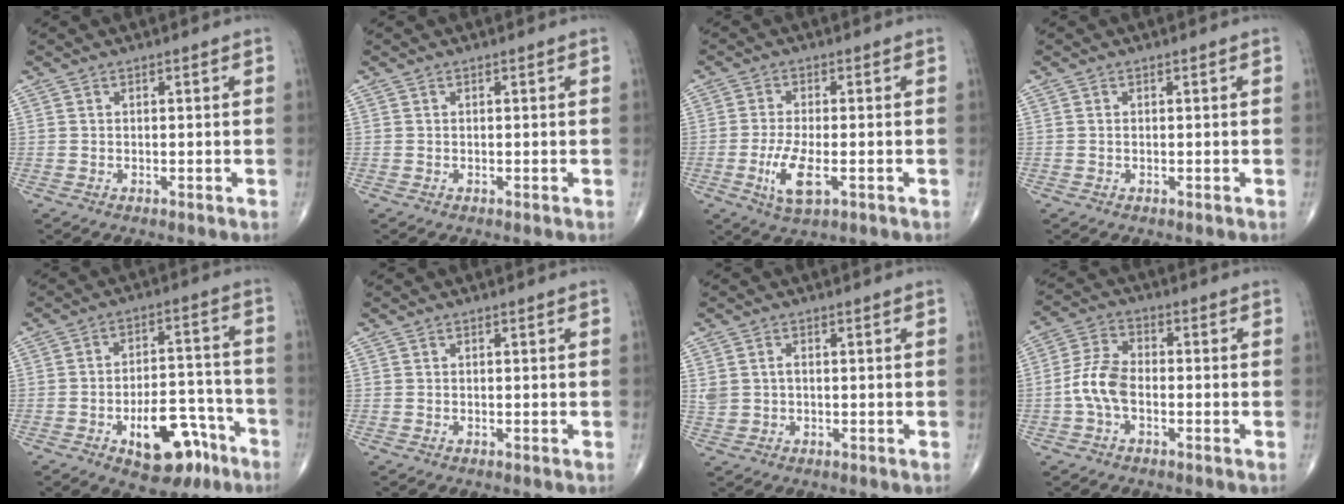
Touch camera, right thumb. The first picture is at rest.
{"total": 0.0}
{"total": 6.9, "force": [-2.2, 2.4, 6.1], "torque": [-0.123, -0.006, -0.037]}
{"total": 0.0}
{"total": 14.1, "force": [-7.2, 7.2, 9.7], "torque": [-0.108, 0.056, -0.095]}
{"total": 0.0}
{"total": 2.8, "force": [0.4, 2.0, 1.9], "torque": [-0.042, 0.005, 0.011]}
{"total": 7.2, "force": [-1.7, 4.1, 5.7], "torque": [-0.121, 0.023, -0.041]}